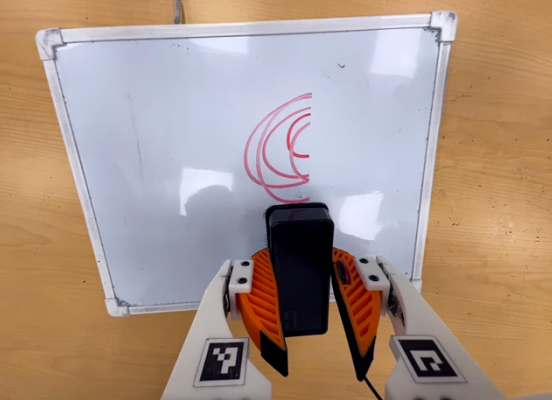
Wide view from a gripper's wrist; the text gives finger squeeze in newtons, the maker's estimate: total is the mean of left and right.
{"total": 10.9, "left": 10.5, "right": 11.2}